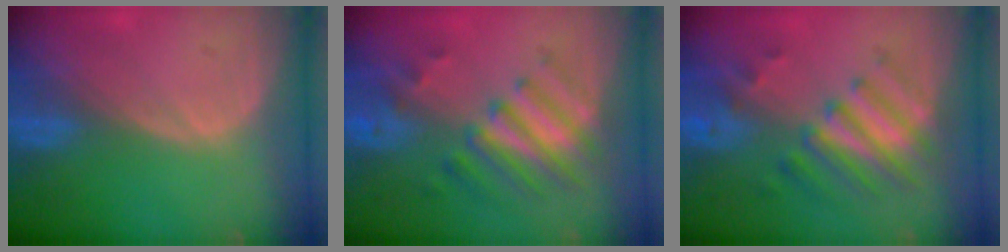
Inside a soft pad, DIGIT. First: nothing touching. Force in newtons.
{"total": 7.9, "press": 7.1, "slide": 3.6}
{"total": 7.9, "press": 7.1, "slide": 3.6}